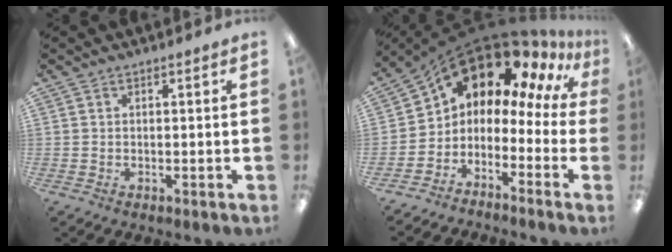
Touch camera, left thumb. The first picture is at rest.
{"total": 11.9, "force": [9.2, 5.5, 5.1], "torque": [-0.092, -0.083, 0.152]}